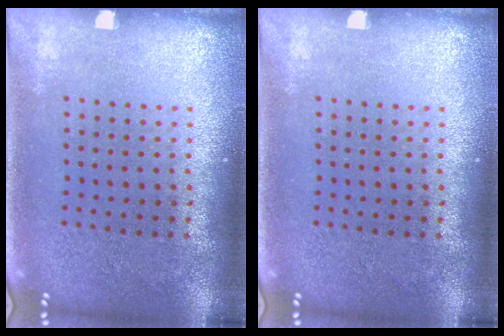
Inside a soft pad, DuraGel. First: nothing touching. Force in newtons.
{"total": 0.0}